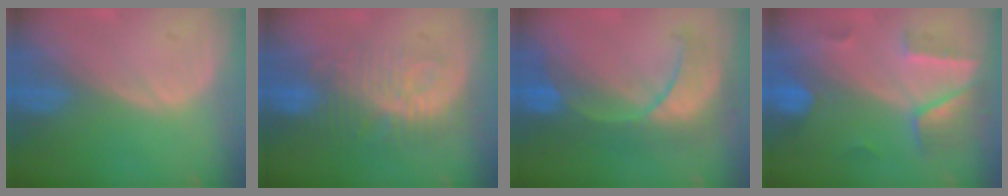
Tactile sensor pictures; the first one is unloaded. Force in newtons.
{"total": 9.7, "press": 8.7, "slide": 4.1}
{"total": 8.4, "press": 8.4, "slide": 0.2}
{"total": 6.9, "press": 6.4, "slide": 2.6}